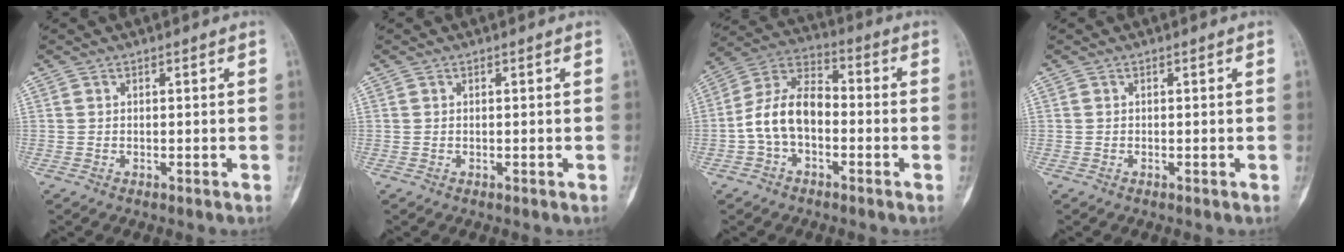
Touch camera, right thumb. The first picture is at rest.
{"total": 0.0}
{"total": 11.5, "force": [-2.2, 7.2, 8.6], "torque": [-0.155, 0.042, -0.052]}
{"total": 0.0}